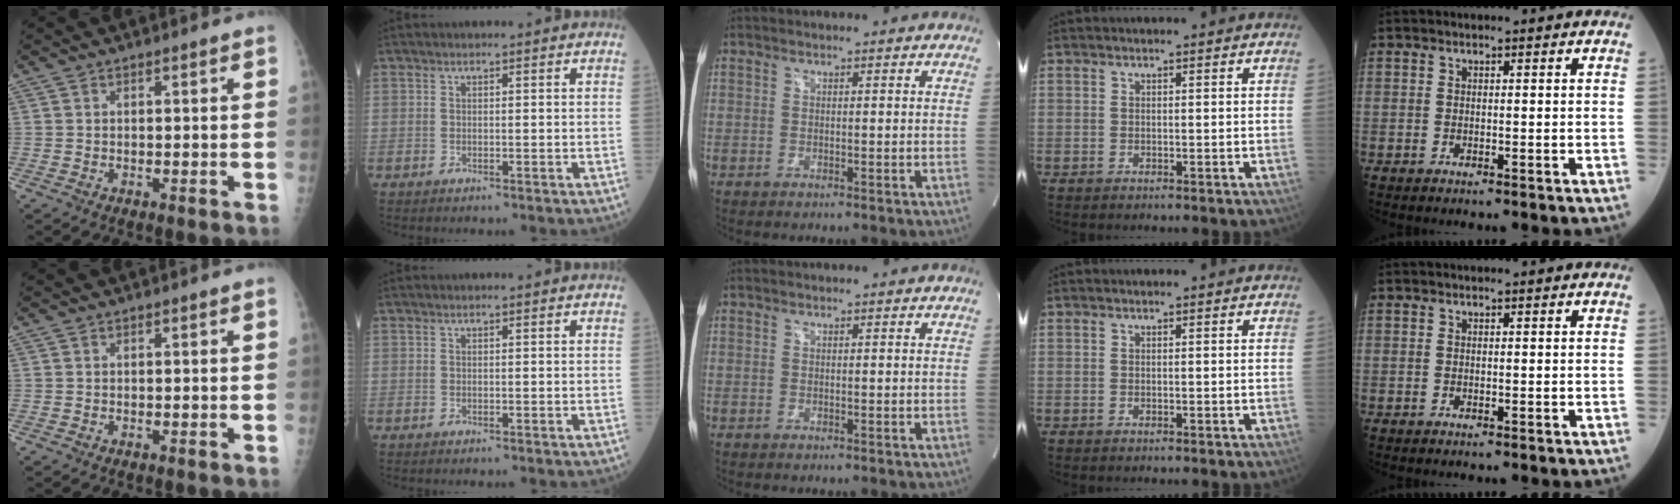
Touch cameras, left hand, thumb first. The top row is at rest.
{}